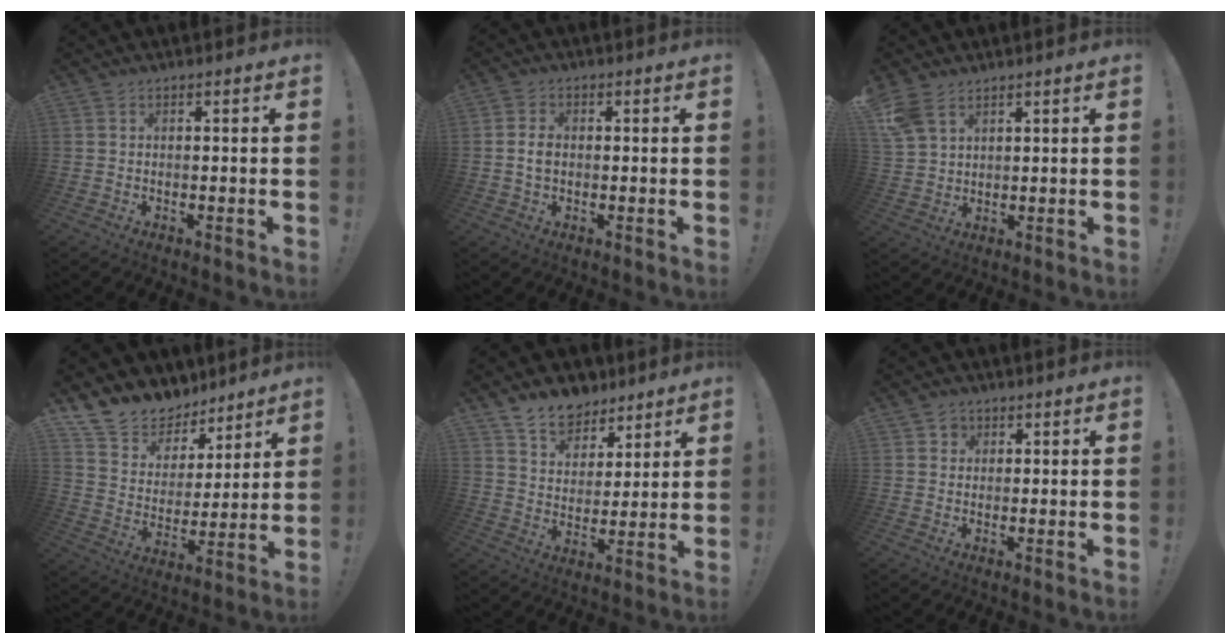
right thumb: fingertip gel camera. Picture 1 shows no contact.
{"total": 3.5, "force": [-0.1, 2.5, 2.5], "torque": [-0.036, 0.000, -0.006]}
{"total": 7.2, "force": [4.3, 4.3, 3.9], "torque": [-0.084, -0.012, 0.090]}
{"total": 12.0, "force": [9.4, 7.1, 2.1], "torque": [-0.056, -0.073, 0.180]}
{"total": 10.5, "force": [8.2, 6.2, 2.1], "torque": [-0.043, -0.061, 0.161]}
{"total": 2.3, "force": [1.1, 2.0, 0.4], "torque": [-0.003, -0.004, 0.017]}